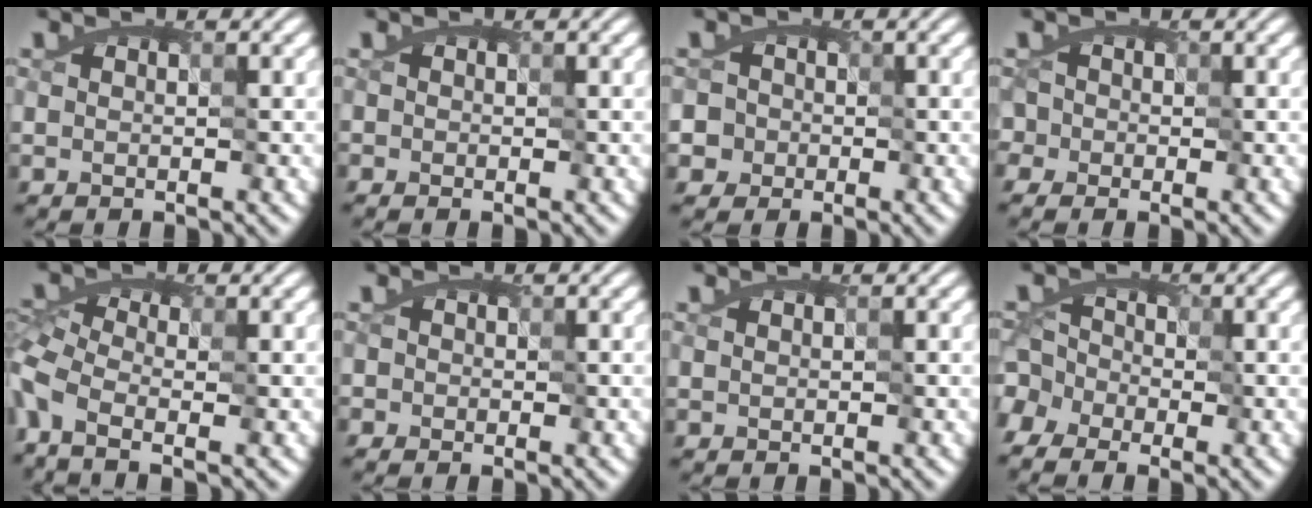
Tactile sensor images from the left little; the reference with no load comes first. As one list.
[{"total": 0.0}, {"total": 3.2, "force": [-0.6, 3.0, 0.7], "torque": [-0.002, 0.019, -0.025]}, {"total": 3.1, "force": [0.2, 2.7, 1.4], "torque": [-0.024, 0.018, -0.008]}, {"total": 4.8, "force": [-1.6, 1.6, 4.2], "torque": [-0.098, -0.001, -0.042]}, {"total": 0.8, "force": [-0.1, 0.8, 0.2], "torque": [-0.002, 0.003, -0.003]}, {"total": 0.0}, {"total": 5.5, "force": [-3.1, 4.2, 1.5], "torque": [-0.022, 0.016, -0.094]}]